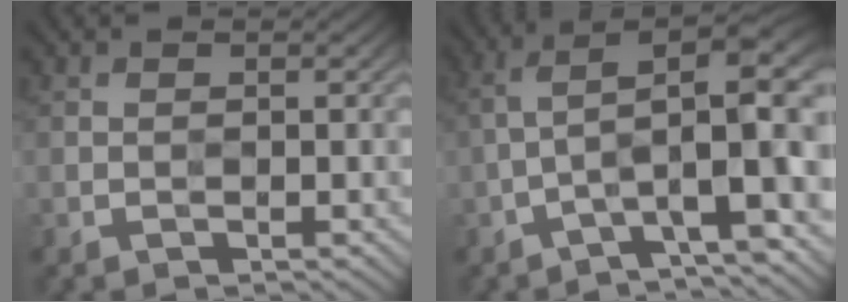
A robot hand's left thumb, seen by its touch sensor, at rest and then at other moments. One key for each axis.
{"total": 9.4, "fx": -1.5, "fy": 3.2, "fz": 8.7, "tx": -0.154, "ty": 0.020, "tz": -0.029}